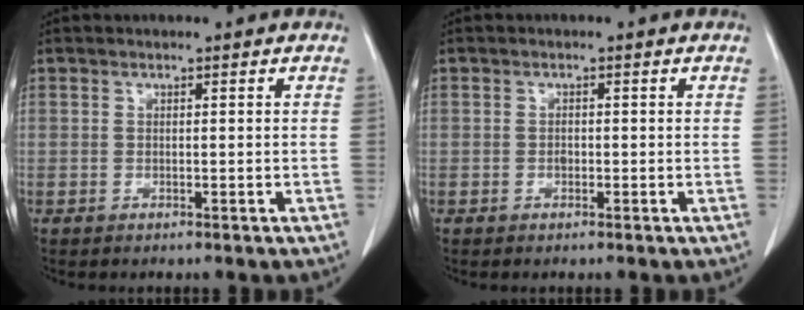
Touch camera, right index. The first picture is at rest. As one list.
[{"total": 0.8, "force": [-0.2, 0.5, 0.6], "torque": [-0.012, 0.001, -0.005]}]